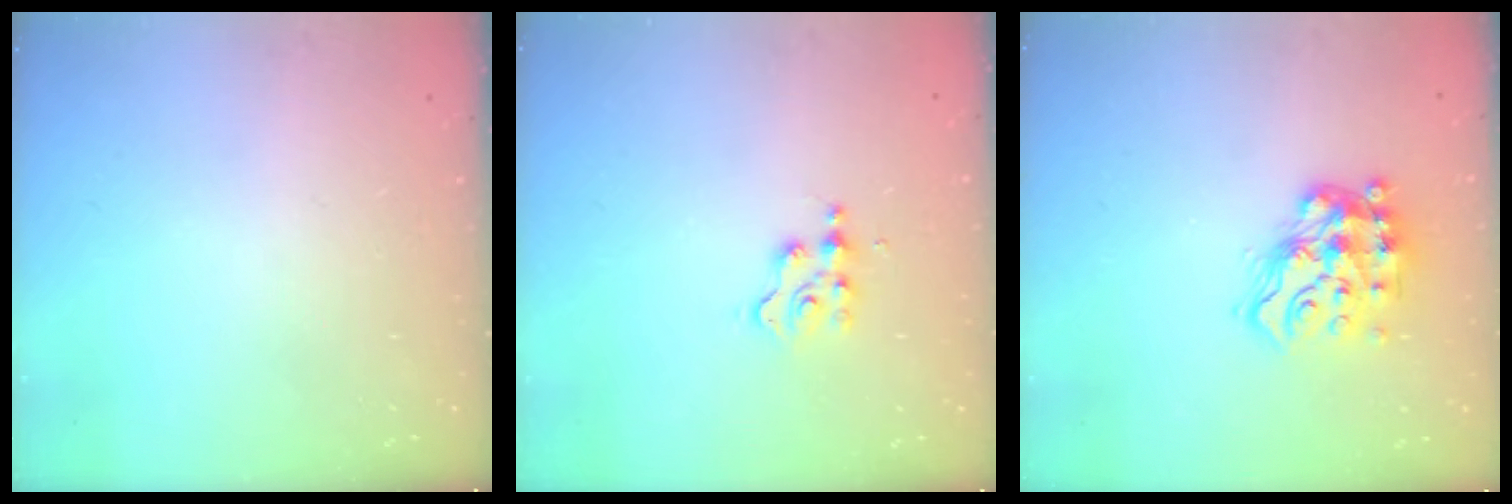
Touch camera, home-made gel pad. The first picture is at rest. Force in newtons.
{"total": 2.9, "press": 2.9, "slide": 0.2}
{"total": 14.5, "press": 14.3, "slide": 1.9}